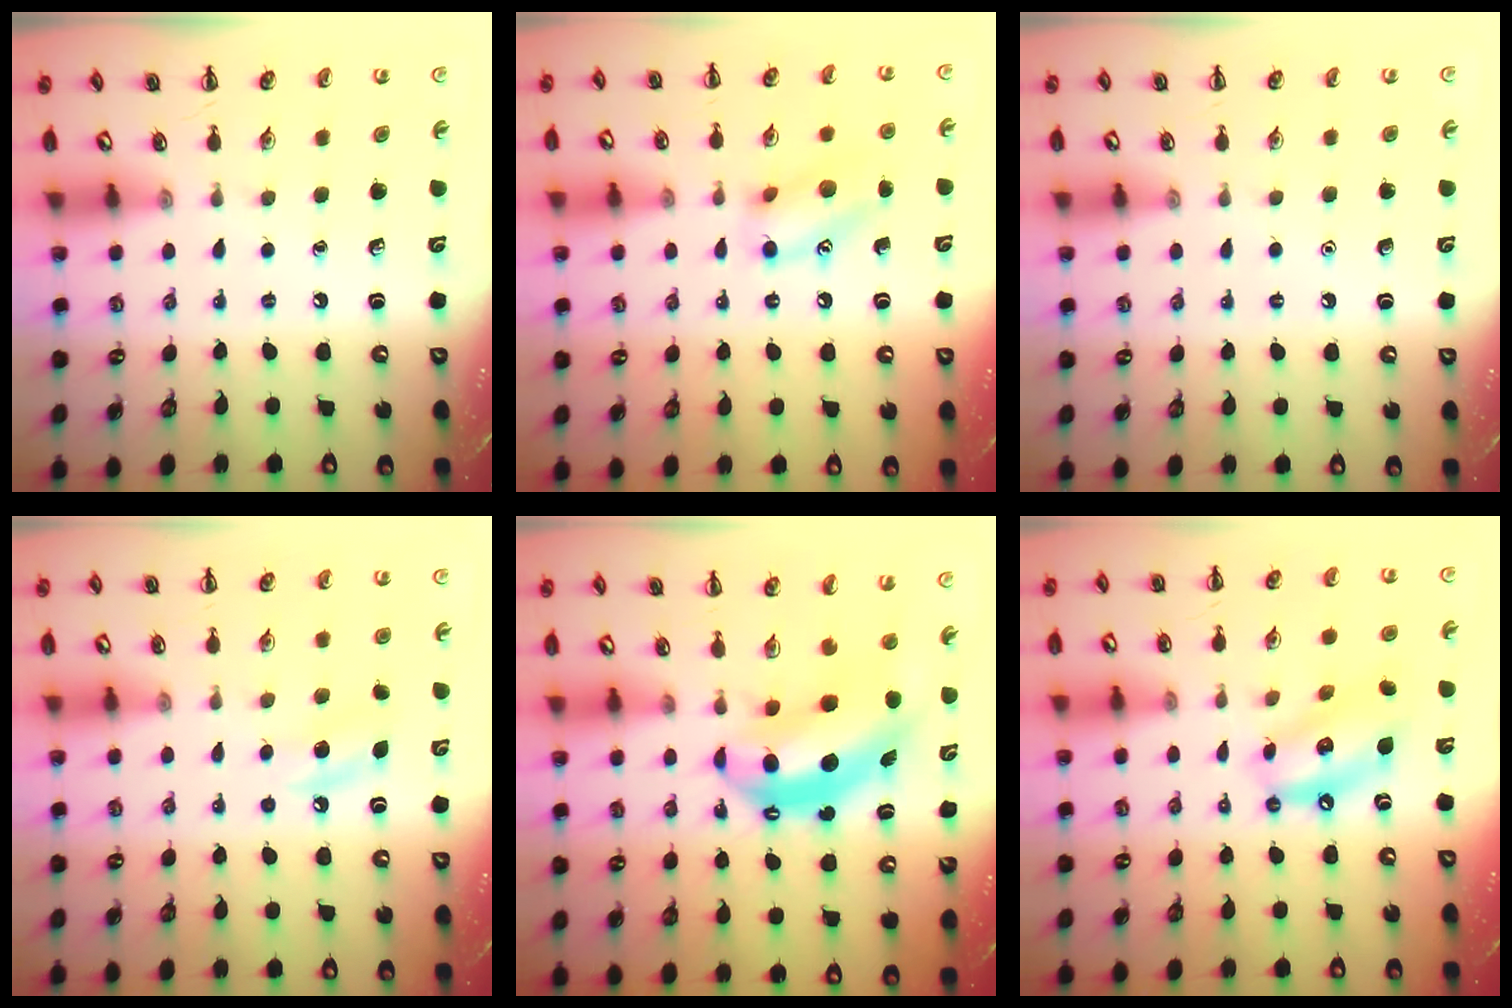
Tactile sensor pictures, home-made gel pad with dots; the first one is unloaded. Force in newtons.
{"total": 12.6, "press": 12.5, "slide": 1.6}
{"total": 1.6, "press": 1.5, "slide": 0.1}
{"total": 6.3, "press": 6.1, "slide": 1.5}
{"total": 7.1, "press": 6.9, "slide": 1.8}
{"total": 11.1, "press": 10.8, "slide": 2.6}